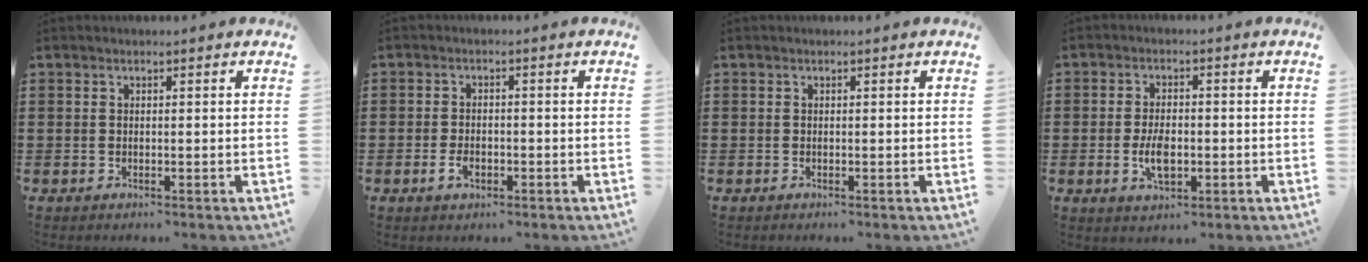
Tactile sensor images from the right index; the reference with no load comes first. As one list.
[{"total": 2.6, "force": [-1.3, 1.3, 1.8], "torque": [-0.035, -0.001, -0.024]}, {"total": 0.0}, {"total": 4.8, "force": [-1.0, 2.4, 4.1], "torque": [-0.091, -0.003, -0.020]}]